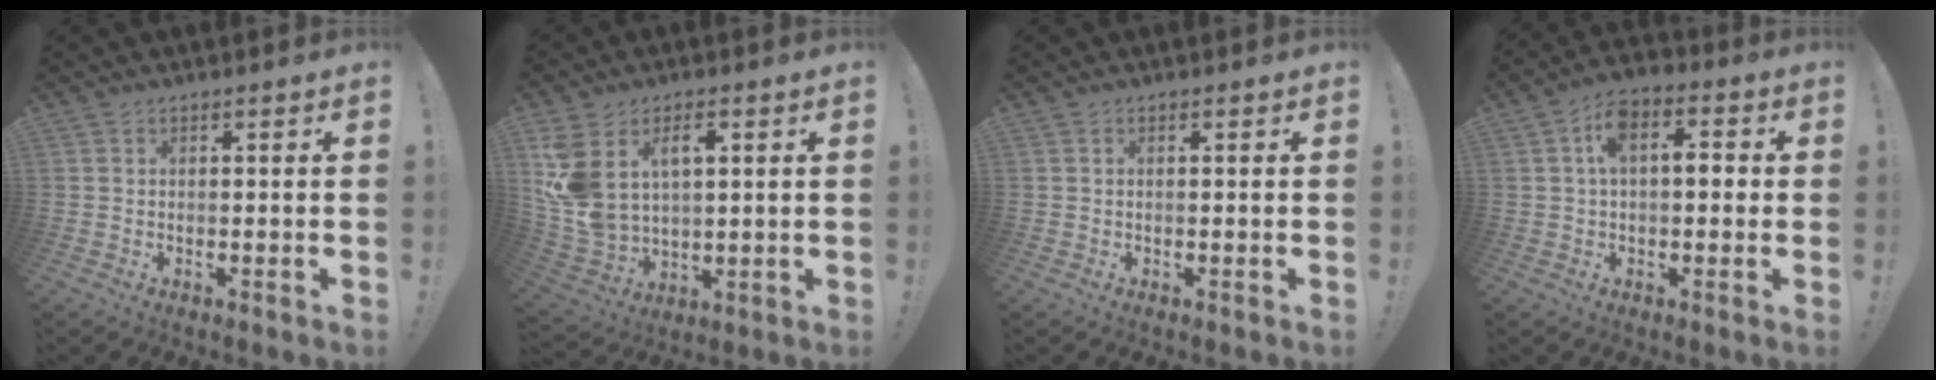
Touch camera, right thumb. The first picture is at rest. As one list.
[{"total": 14.6, "force": [5.4, 9.4, 9.7], "torque": [-0.203, -0.026, 0.098]}, {"total": 0.0}, {"total": 9.0, "force": [1.2, 5.3, 7.2], "torque": [-0.099, 0.008, 0.020]}]